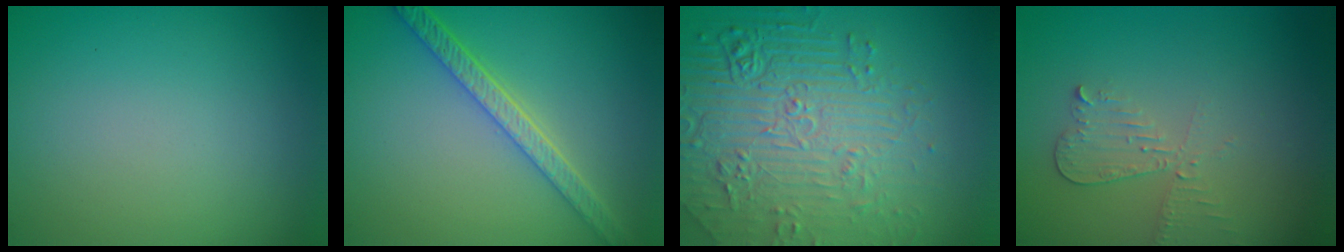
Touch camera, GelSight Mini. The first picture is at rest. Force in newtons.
{"total": 4.1, "press": 3.3, "slide": 2.4}
{"total": 6.6, "press": 5.4, "slide": 3.8}
{"total": 2.2, "press": 2.2, "slide": 0.1}